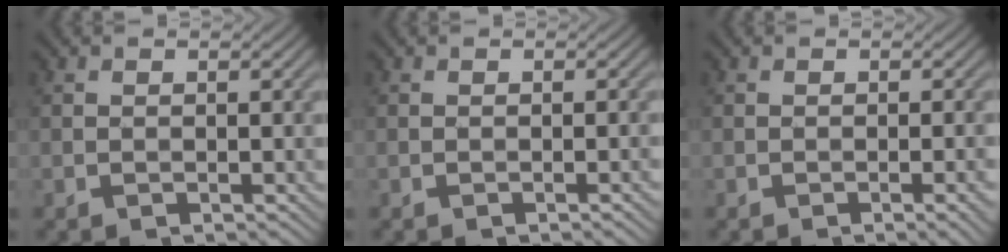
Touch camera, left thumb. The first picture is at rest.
{"total": 0.8, "force": [-0.3, 0.0, 0.7], "torque": [-0.011, 0.002, -0.007]}
{"total": 2.3, "force": [-0.8, 0.4, 2.1], "torque": [-0.029, 0.003, -0.015]}